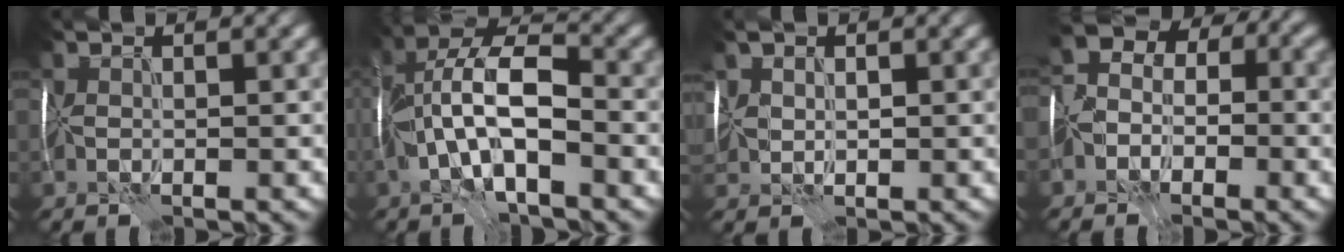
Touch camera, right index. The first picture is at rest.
{"total": 8.5, "force": [-1.5, 2.8, 7.9], "torque": [-0.160, 0.028, -0.032]}
{"total": 2.2, "force": [1.6, 1.3, 0.8], "torque": [-0.027, 0.012, 0.024]}
{"total": 5.3, "force": [-2.6, 4.0, 2.3], "torque": [-0.033, 0.007, -0.046]}